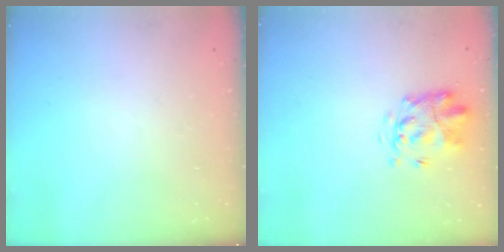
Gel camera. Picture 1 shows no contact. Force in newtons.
{"total": 3.5, "press": 3.3, "slide": 1.1}